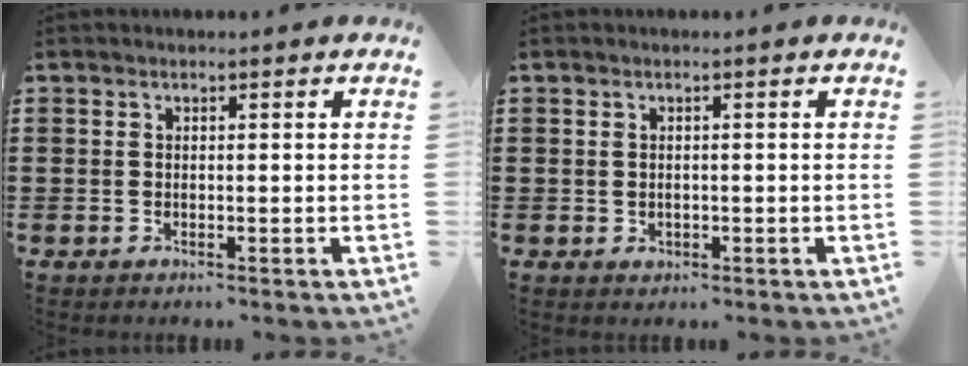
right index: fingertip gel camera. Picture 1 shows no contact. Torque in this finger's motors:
{"motor_torque": [0.30, 1.03, 0.02, 0.00]}